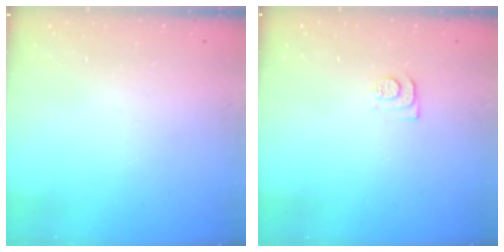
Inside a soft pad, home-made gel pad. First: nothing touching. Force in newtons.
{"total": 8.2, "press": 8.2, "slide": 0.9}